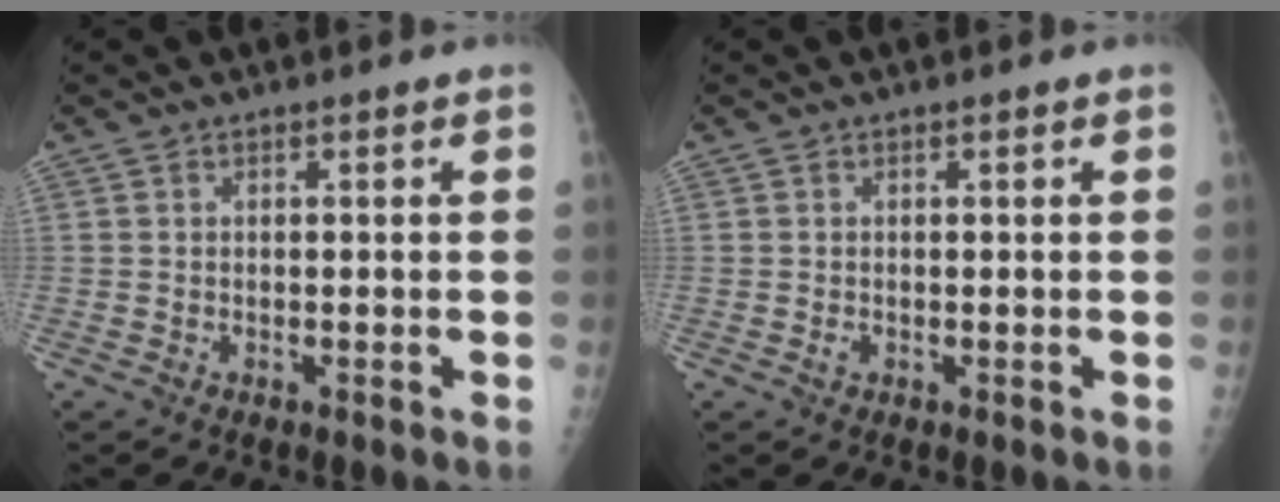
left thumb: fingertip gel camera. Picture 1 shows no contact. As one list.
[{"total": 0.7, "force": [-0.1, 0.6, 0.3], "torque": [0.000, 0.000, -0.002]}]